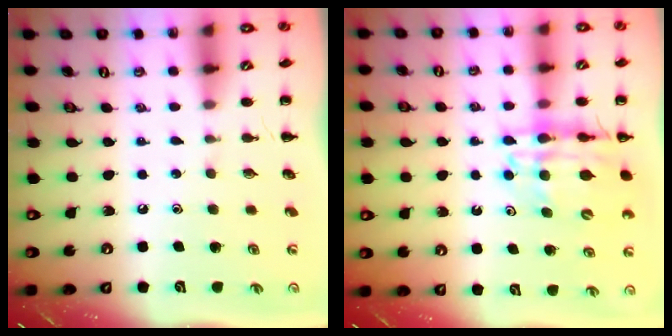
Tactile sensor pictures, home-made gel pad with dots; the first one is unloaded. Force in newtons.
{"total": 13.7, "press": 13.2, "slide": 3.6}